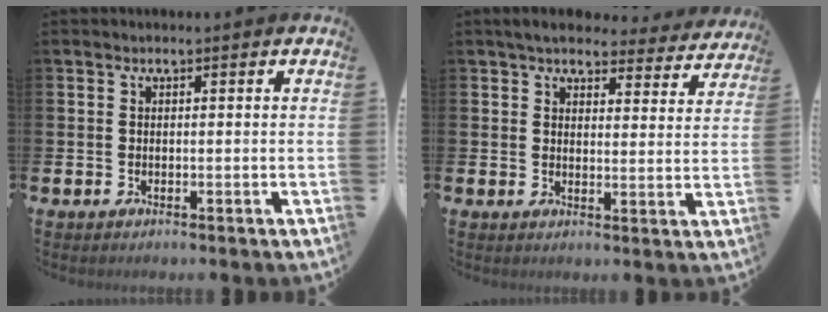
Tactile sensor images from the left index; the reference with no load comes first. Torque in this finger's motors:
{"motor_torque": [0.99, -1.15, 0.25, 0.07]}